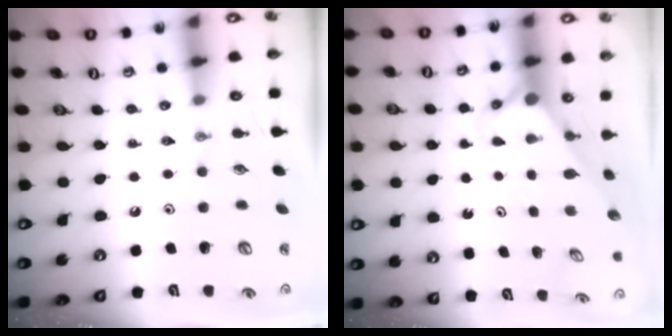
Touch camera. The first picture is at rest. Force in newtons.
{"total": 2.8, "press": 2.8, "slide": 0.0}